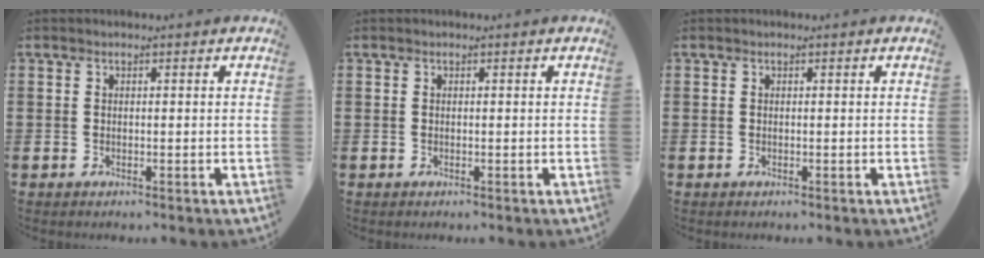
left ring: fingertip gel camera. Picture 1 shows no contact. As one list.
[{"total": 0.0}, {"total": 0.0}]